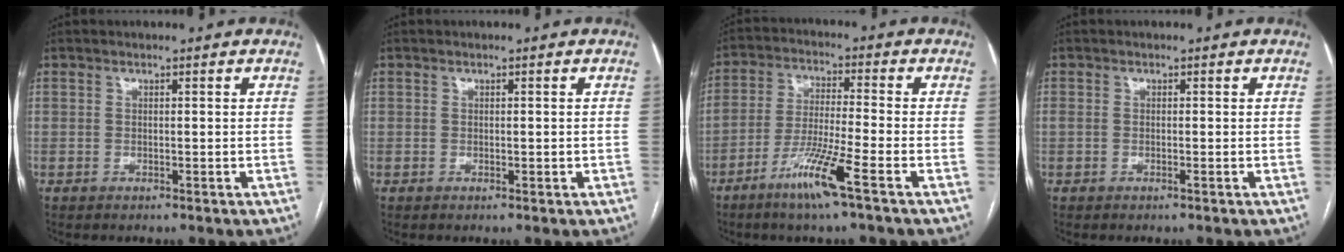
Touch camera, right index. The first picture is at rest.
{"total": 0.6, "force": [-0.1, 0.3, 0.5], "torque": [-0.010, -0.001, 0.001]}
{"total": 9.0, "force": [-5.2, -0.4, 7.4], "torque": [-0.147, -0.015, -0.102]}
{"total": 0.7, "force": [-0.3, 0.1, 0.6], "torque": [-0.012, -0.001, -0.005]}